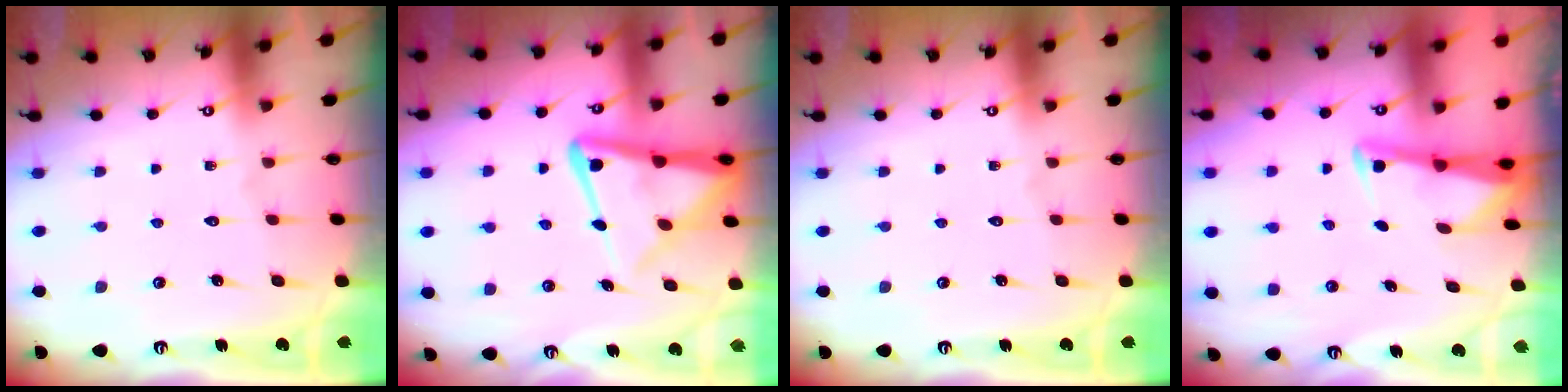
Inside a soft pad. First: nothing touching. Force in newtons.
{"total": 13.3, "press": 13.2, "slide": 1.4}
{"total": 0.0}
{"total": 3.2, "press": 3.2, "slide": 0.4}